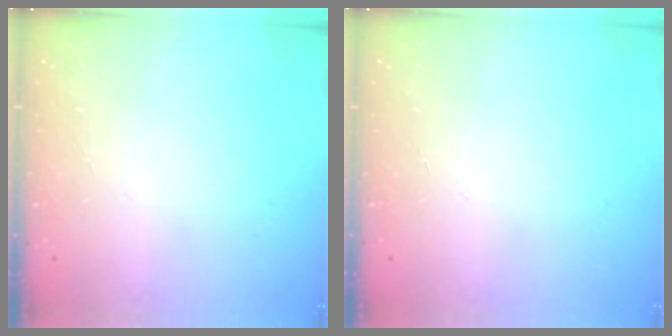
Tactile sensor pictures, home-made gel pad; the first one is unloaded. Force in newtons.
{"total": 0.0}